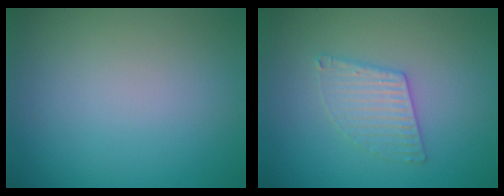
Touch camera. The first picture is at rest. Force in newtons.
{"total": 2.8, "press": 2.8, "slide": 0.3}